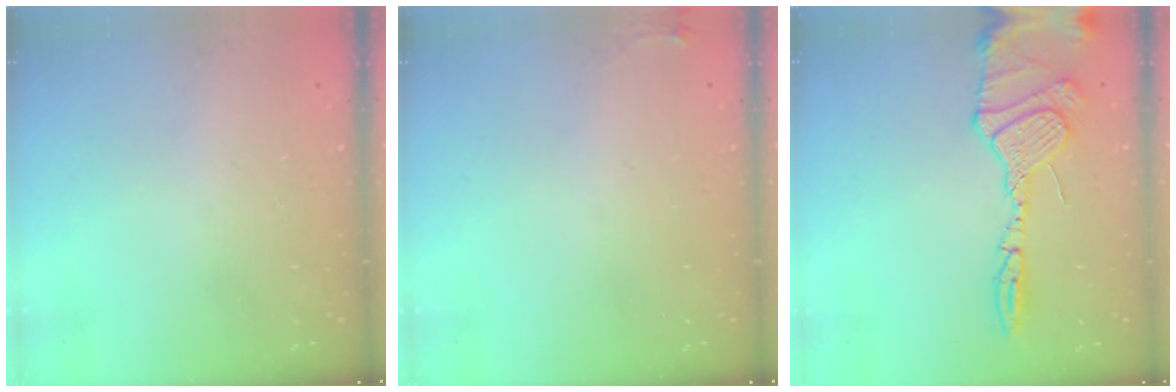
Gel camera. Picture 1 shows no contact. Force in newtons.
{"total": 3.6, "press": 3.6, "slide": 0.6}
{"total": 25.6, "press": 19.4, "slide": 16.7}